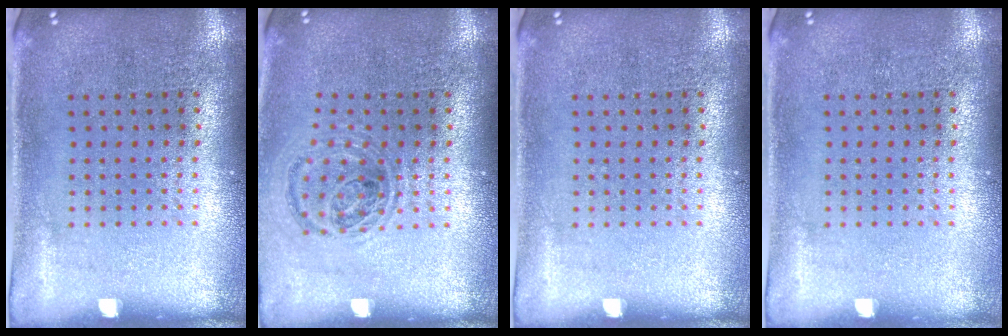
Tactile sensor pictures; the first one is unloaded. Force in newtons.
{"total": 0.9, "press": 0.9, "slide": 0.2}
{"total": 0.0}
{"total": 0.0}